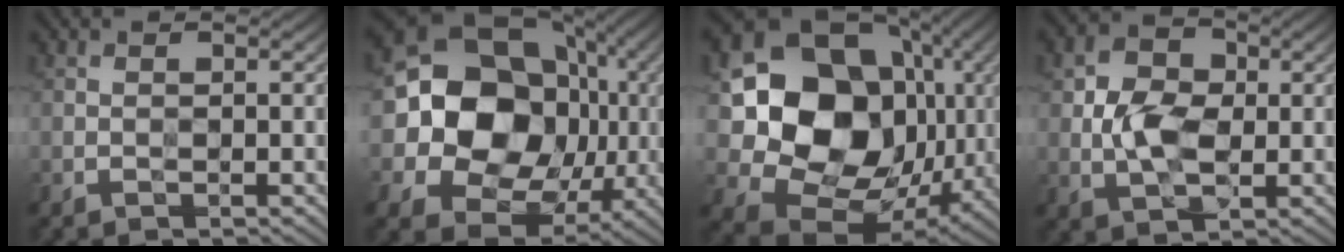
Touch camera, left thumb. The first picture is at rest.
{"total": 18.9, "force": [0.9, 16.3, 9.6], "torque": [-0.218, -0.013, 0.015]}
{"total": 19.2, "force": [2.2, 15.6, 10.8], "torque": [-0.236, -0.038, 0.062]}
{"total": 6.9, "force": [0.1, 4.9, 4.8], "torque": [-0.096, 0.006, -0.002]}